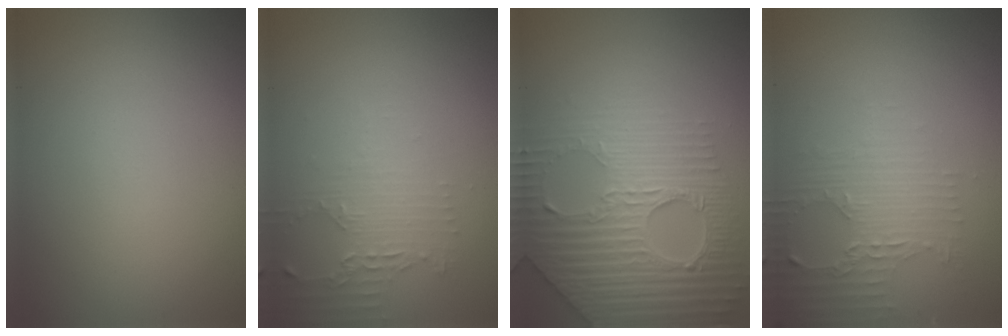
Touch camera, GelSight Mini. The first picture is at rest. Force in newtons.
{"total": 2.2, "press": 1.8, "slide": 1.2}
{"total": 6.7, "press": 5.5, "slide": 4.0}
{"total": 3.3, "press": 2.6, "slide": 2.0}